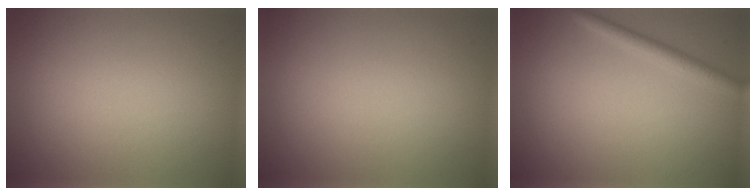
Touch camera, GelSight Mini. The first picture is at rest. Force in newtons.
{"total": 0.0}
{"total": 2.1, "press": 2.0, "slide": 0.2}